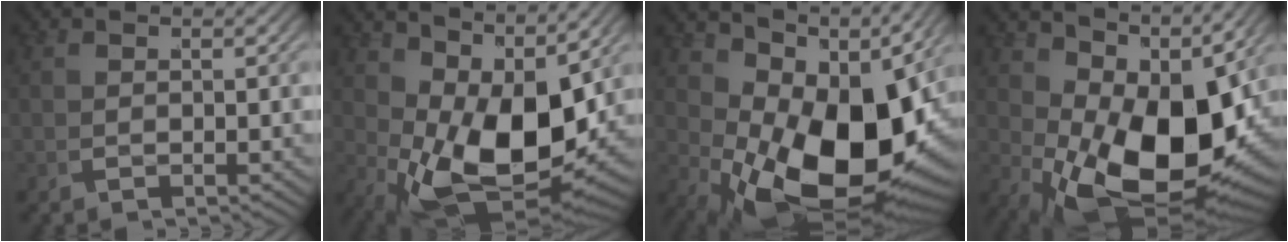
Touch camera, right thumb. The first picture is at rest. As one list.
[{"total": 13.4, "force": [0.5, 7.5, 11.2], "torque": [-0.210, -0.045, 0.034]}, {"total": 18.9, "force": [-1.2, 11.0, 15.3], "torque": [-0.262, -0.053, 0.014]}, {"total": 16.8, "force": [-1.0, 9.7, 13.7], "torque": [-0.237, -0.053, 0.018]}]